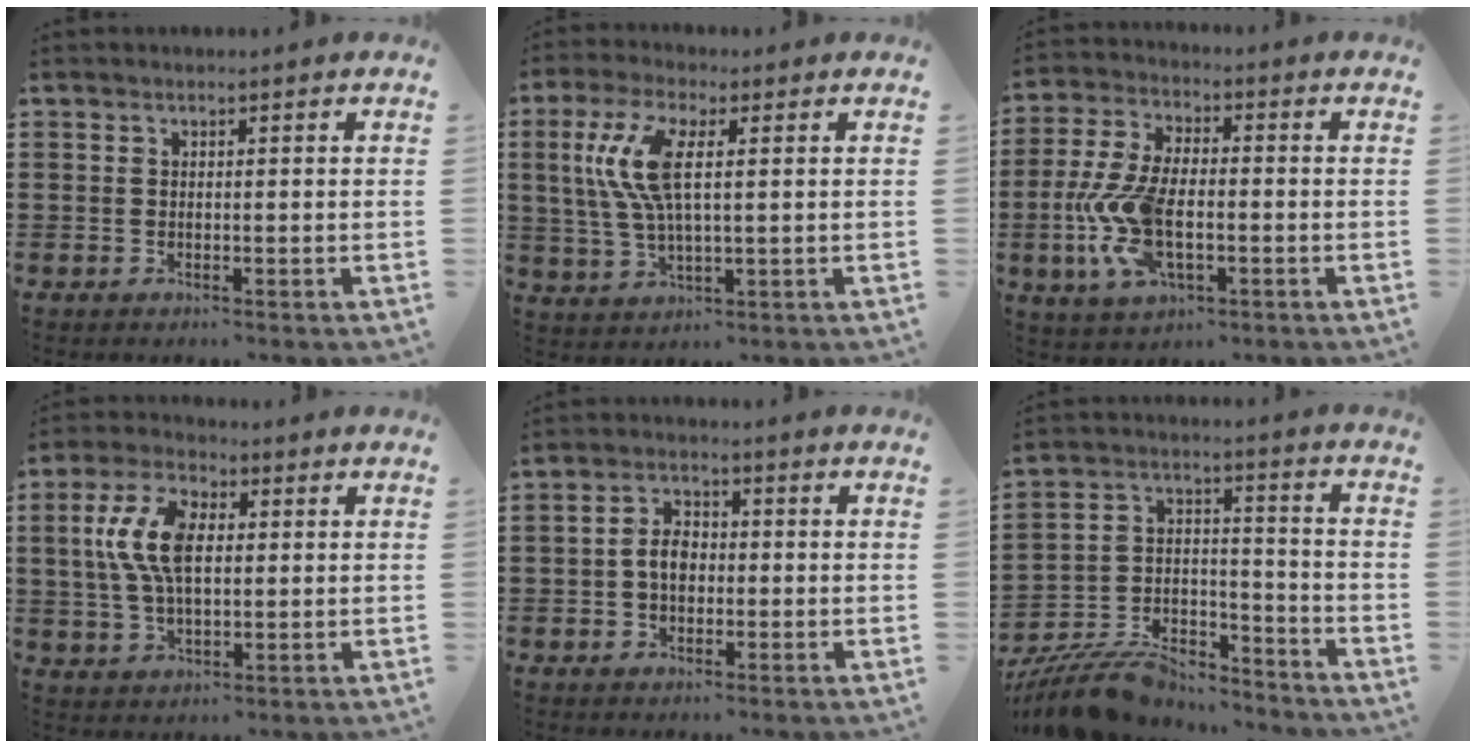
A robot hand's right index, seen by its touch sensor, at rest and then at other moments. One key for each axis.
{"total": 8.8, "fx": 1.9, "fy": 2.9, "fz": 8.1, "tx": -0.197, "ty": -0.004, "tz": 0.021}
{"total": 10.3, "fx": -2.3, "fy": 5.0, "fz": 8.7, "tx": -0.217, "ty": -0.014, "tz": -0.049}
{"total": 9.2, "fx": 1.3, "fy": 4.6, "fz": 7.9, "tx": -0.183, "ty": 0.006, "tz": 0.015}
{"total": 3.9, "fx": -0.5, "fy": 2.5, "fz": 2.9, "tx": -0.065, "ty": 0.005, "tz": -0.014}
{"total": 10.6, "fx": -9.9, "fy": 2.5, "fz": 2.7, "tx": -0.053, "ty": 0.029, "tz": -0.192}